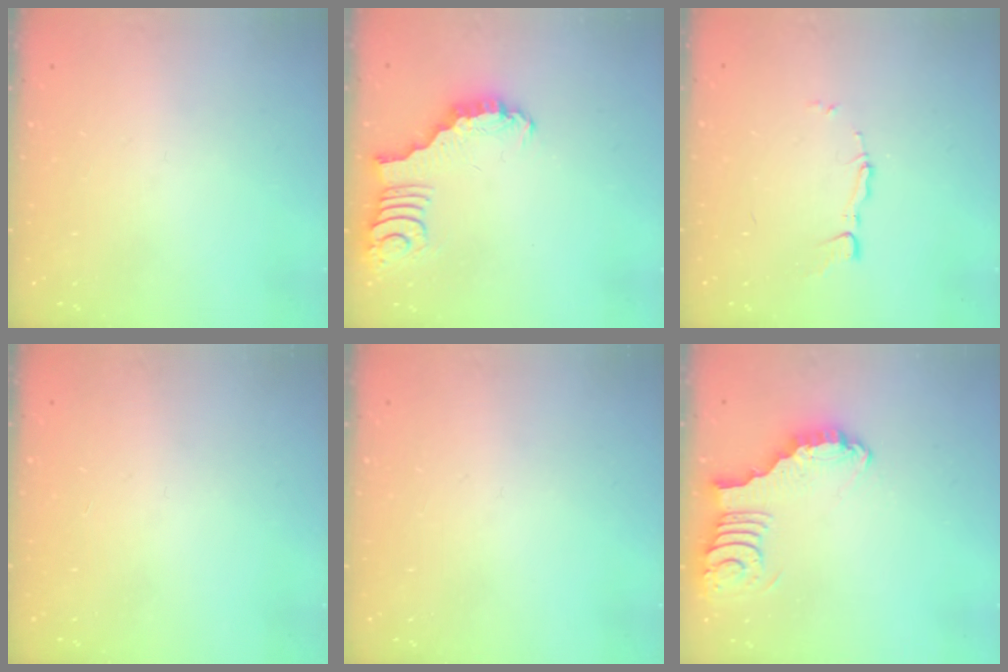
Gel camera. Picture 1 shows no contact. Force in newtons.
{"total": 2.8, "press": 2.8, "slide": 0.3}
{"total": 5.0, "press": 5.0, "slide": 0.3}
{"total": 1.4, "press": 1.4, "slide": 0.1}
{"total": 0.0}
{"total": 3.0, "press": 2.9, "slide": 0.3}